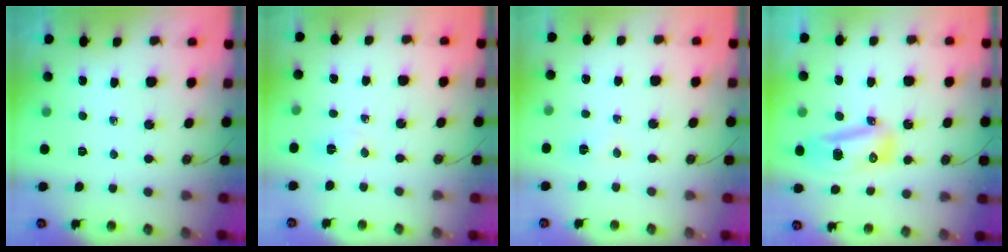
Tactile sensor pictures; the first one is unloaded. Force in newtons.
{"total": 3.3, "press": 3.2, "slide": 0.4}
{"total": 2.9, "press": 2.9, "slide": 0.4}
{"total": 9.6, "press": 9.5, "slide": 0.9}